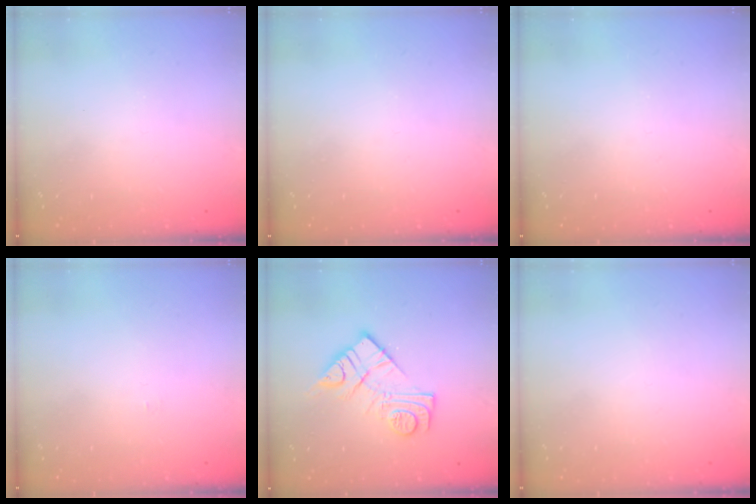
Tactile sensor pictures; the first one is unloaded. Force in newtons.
{"total": 0.0}
{"total": 0.0}
{"total": 3.5, "press": 3.5, "slide": 0.4}
{"total": 14.0, "press": 14.0, "slide": 0.9}
{"total": 1.5, "press": 1.5, "slide": 0.1}